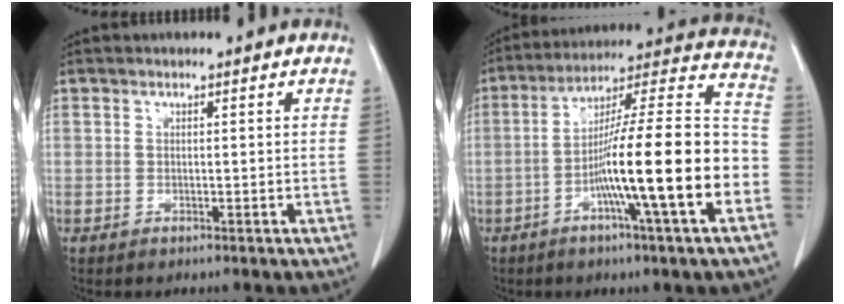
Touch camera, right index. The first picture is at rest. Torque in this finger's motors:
{"motor_torque": [2.14, 0.00, 1.00, 0.21]}